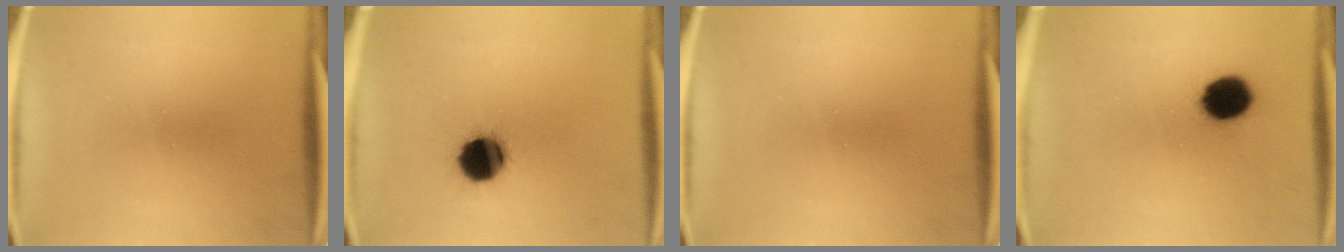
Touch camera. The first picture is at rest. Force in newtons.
{"total": 11.2}
{"total": 0.0}
{"total": 9.9}